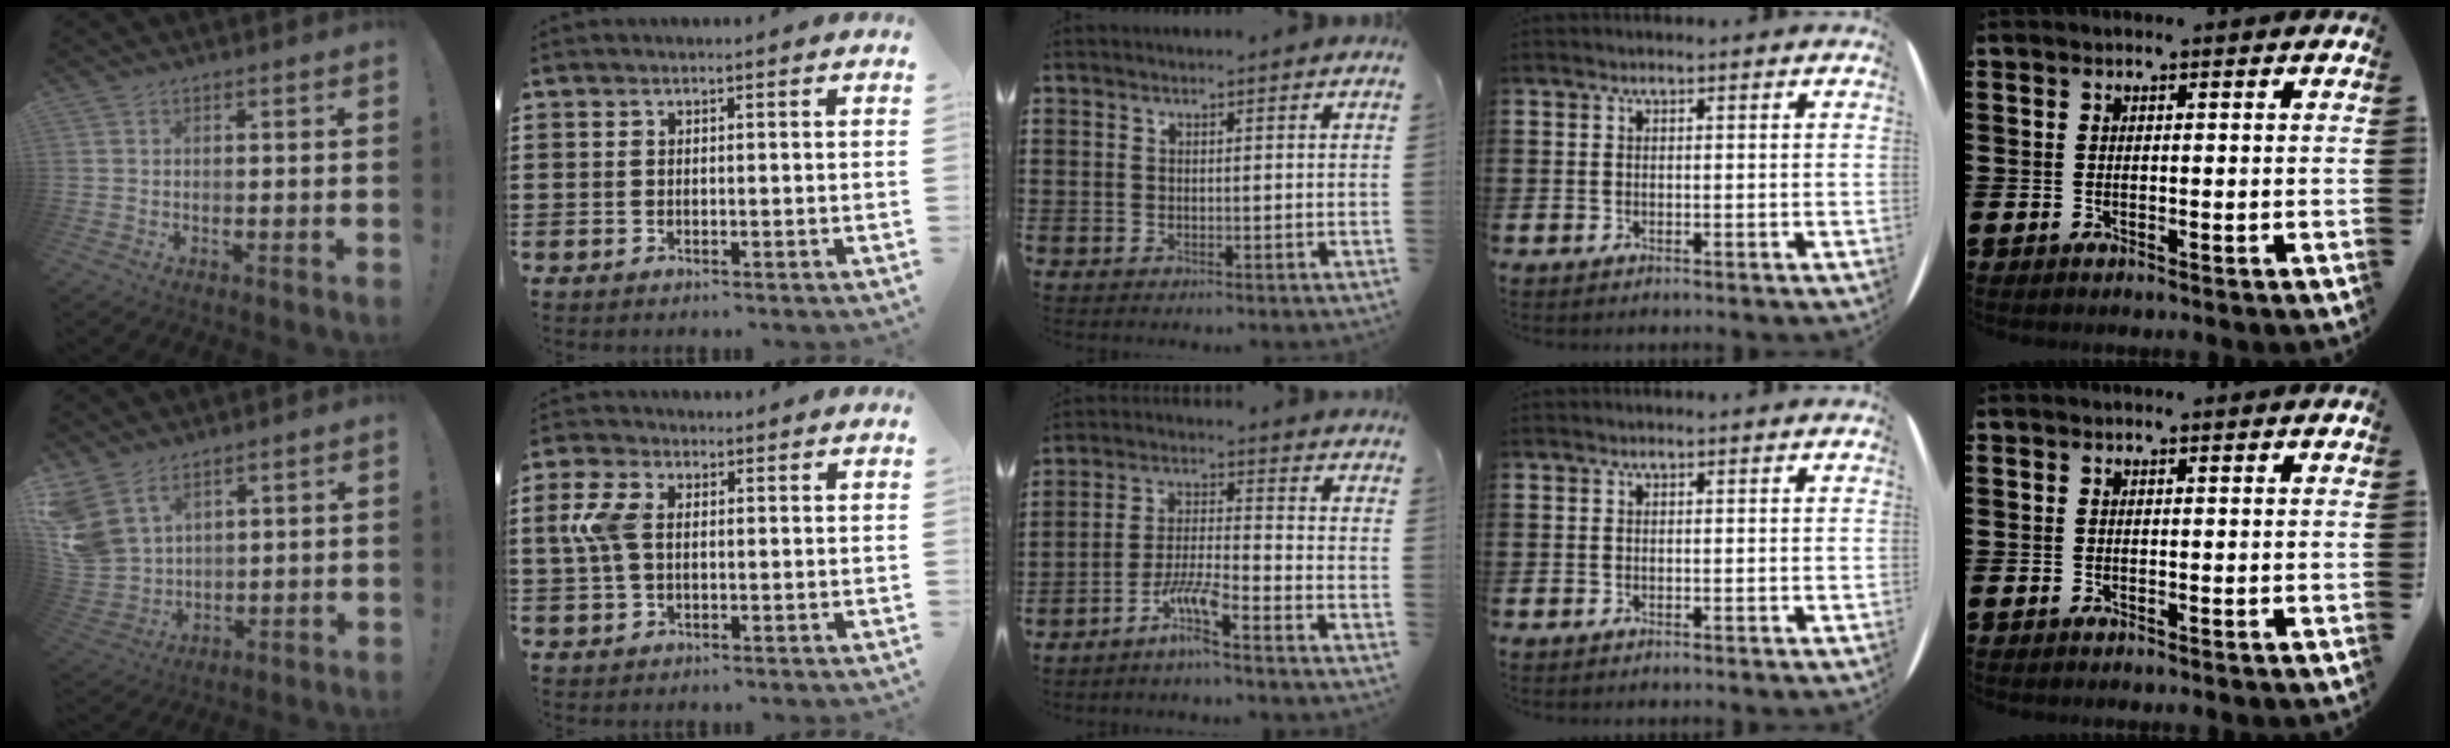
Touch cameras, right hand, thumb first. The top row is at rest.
{"thumb": {"total": 9.7, "force": [6.2, 5.9, 4.5], "torque": [-0.114, -0.047, 0.128]}, "index": {"total": 6.0, "force": [0.5, 3.4, 4.9], "torque": [-0.136, -0.001, -0.002]}, "middle": {"total": 6.2, "force": [-4.5, 0.4, 4.3], "torque": [-0.098, -0.010, -0.089]}}